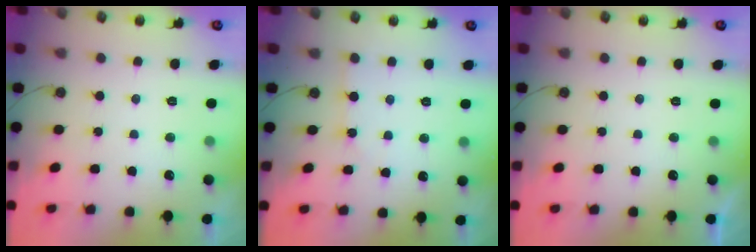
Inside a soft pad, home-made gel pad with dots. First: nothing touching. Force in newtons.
{"total": 2.4, "press": 2.4, "slide": 0.3}
{"total": 0.0}